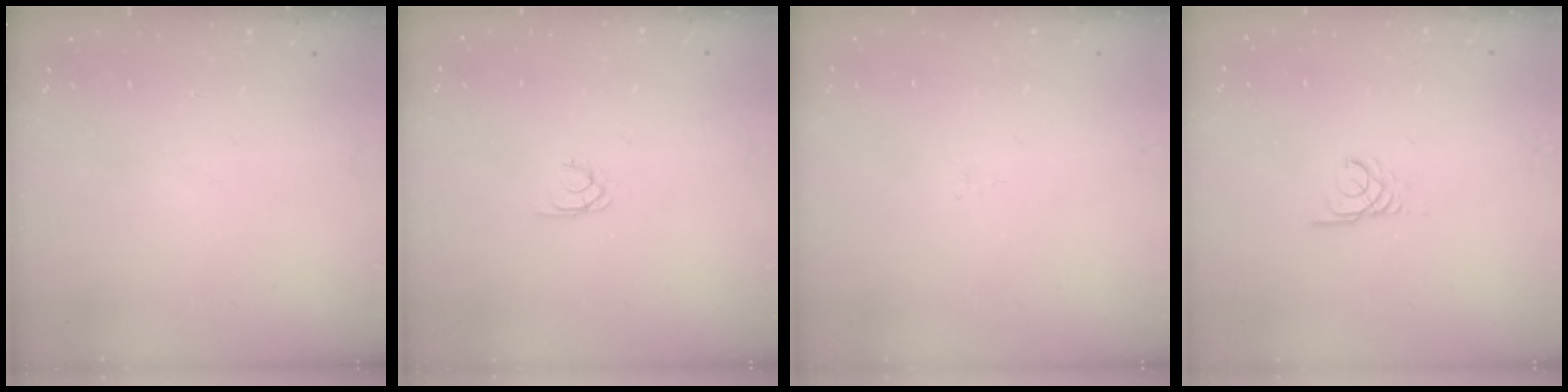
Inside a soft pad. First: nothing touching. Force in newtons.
{"total": 1.5, "press": 1.4, "slide": 0.2}
{"total": 1.6, "press": 1.5, "slide": 0.3}
{"total": 2.2, "press": 2.2, "slide": 0.2}